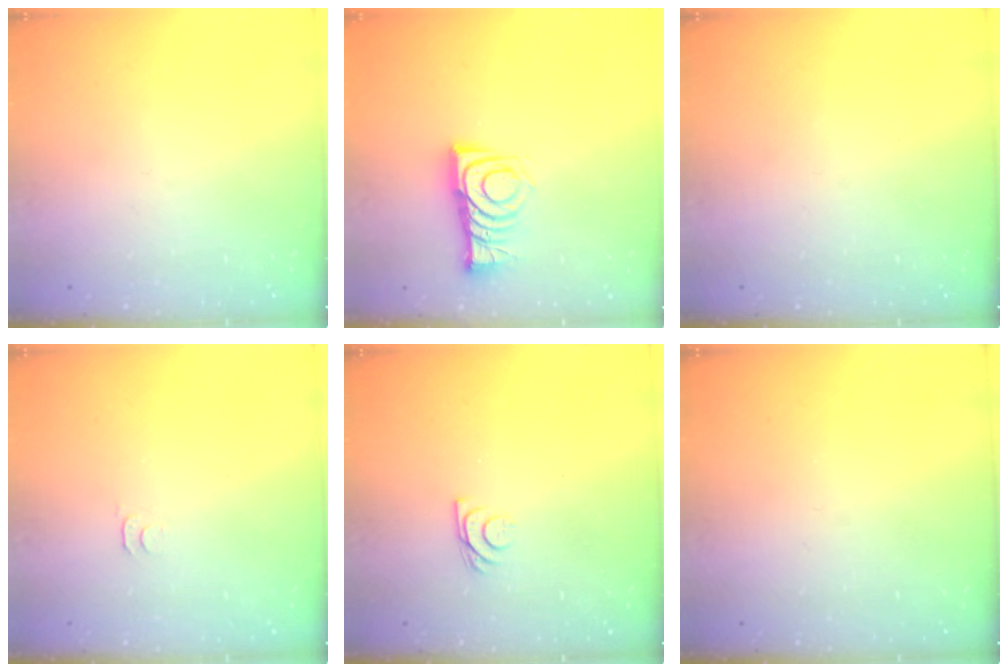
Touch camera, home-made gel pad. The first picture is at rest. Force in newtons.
{"total": 8.2, "press": 8.2, "slide": 0.9}
{"total": 0.0}
{"total": 2.8, "press": 2.7, "slide": 0.5}
{"total": 6.1, "press": 6.0, "slide": 0.8}
{"total": 0.0}